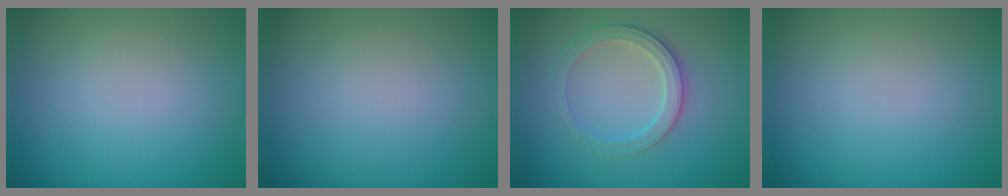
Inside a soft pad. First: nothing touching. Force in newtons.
{"total": 0.0}
{"total": 2.8, "press": 2.6, "slide": 1.1}
{"total": 0.0}